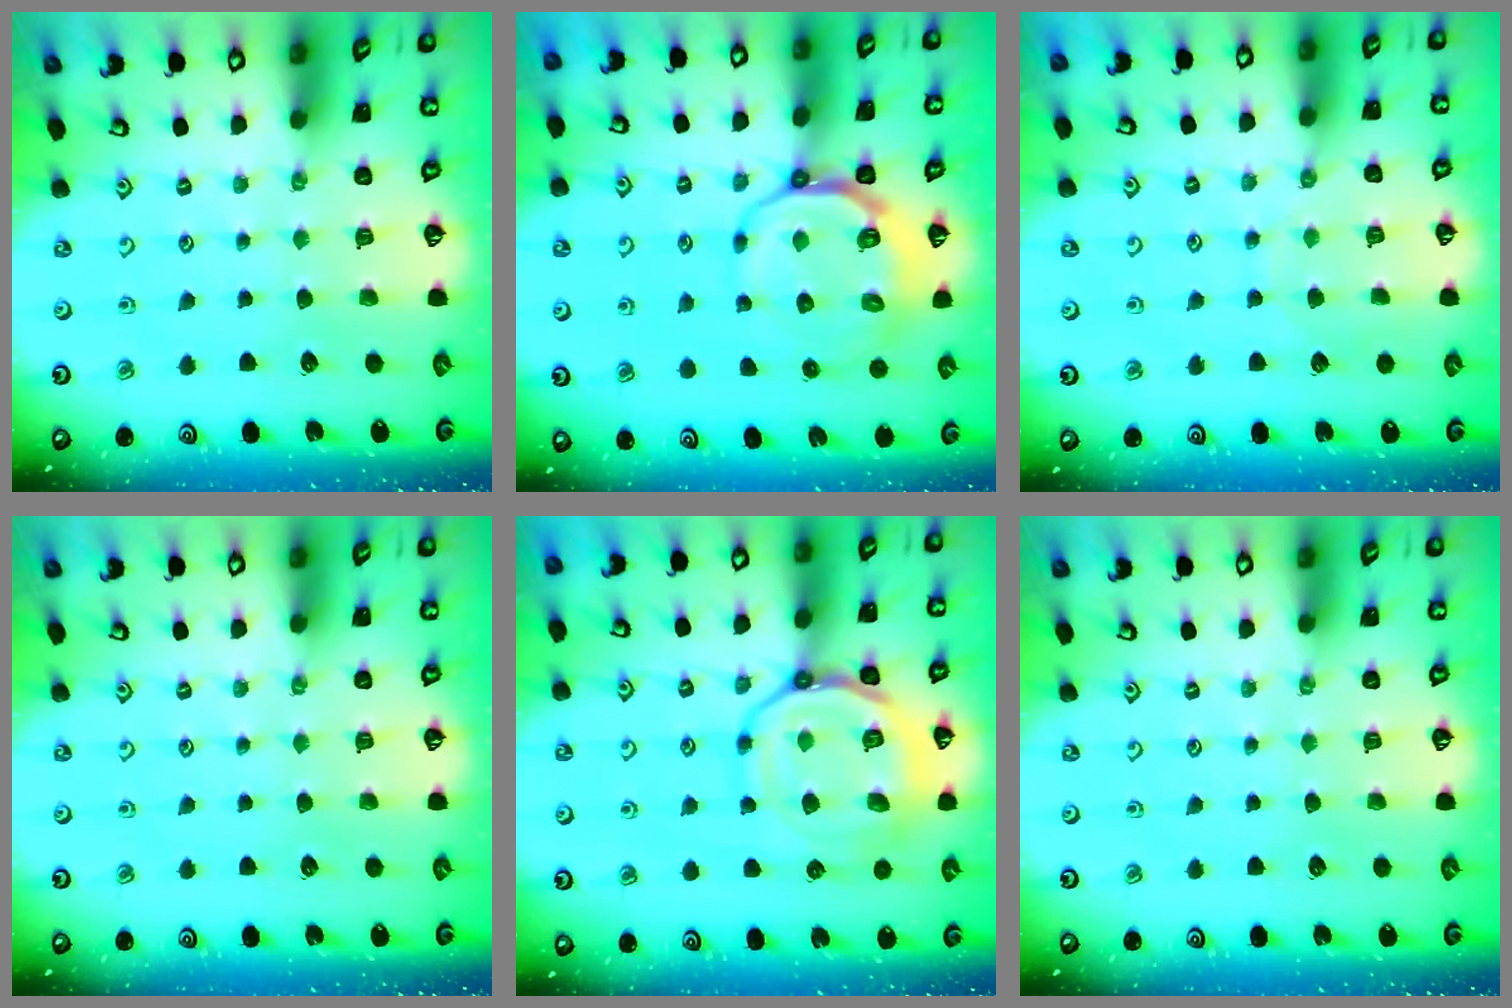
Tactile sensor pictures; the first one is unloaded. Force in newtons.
{"total": 9.9, "press": 9.4, "slide": 2.9}
{"total": 6.3, "press": 6.2, "slide": 0.6}
{"total": 0.0}
{"total": 17.9, "press": 17.8, "slide": 1.8}
{"total": 0.0}